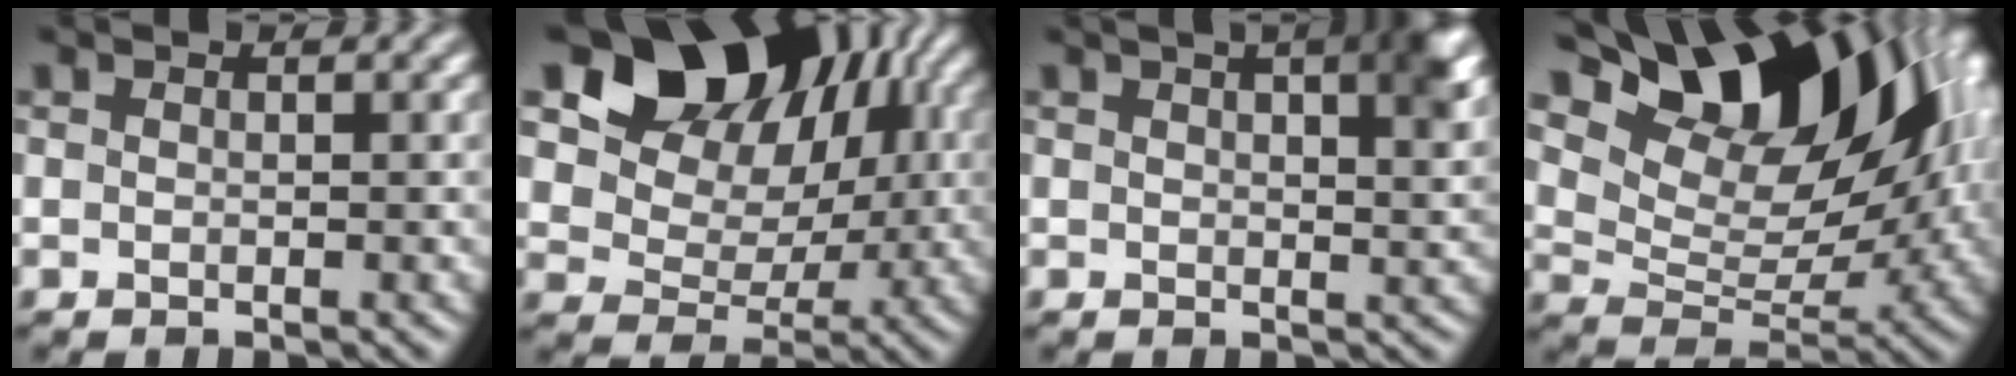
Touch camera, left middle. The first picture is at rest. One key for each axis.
{"total": 14.6, "fx": 5.7, "fy": 10.9, "fz": 7.9, "tx": -0.128, "ty": 0.051, "tz": 0.088}
{"total": 5.1, "fx": 2.2, "fy": 1.9, "fz": 4.2, "tx": -0.039, "ty": 0.012, "tz": 0.031}
{"total": 16.1, "fx": 7.8, "fy": 9.1, "fz": 10.7, "tx": -0.170, "ty": 0.036, "tz": 0.126}